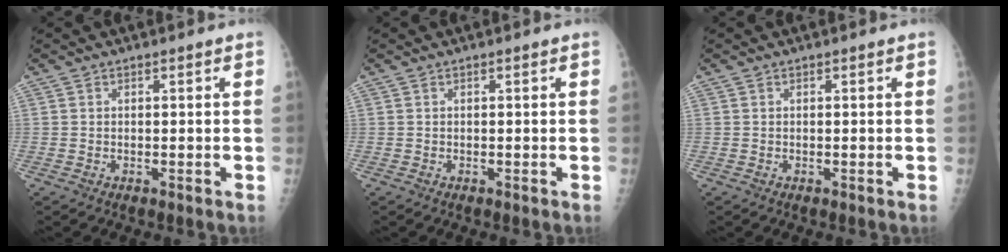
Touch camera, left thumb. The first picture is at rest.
{"total": 0.0}
{"total": 0.0}